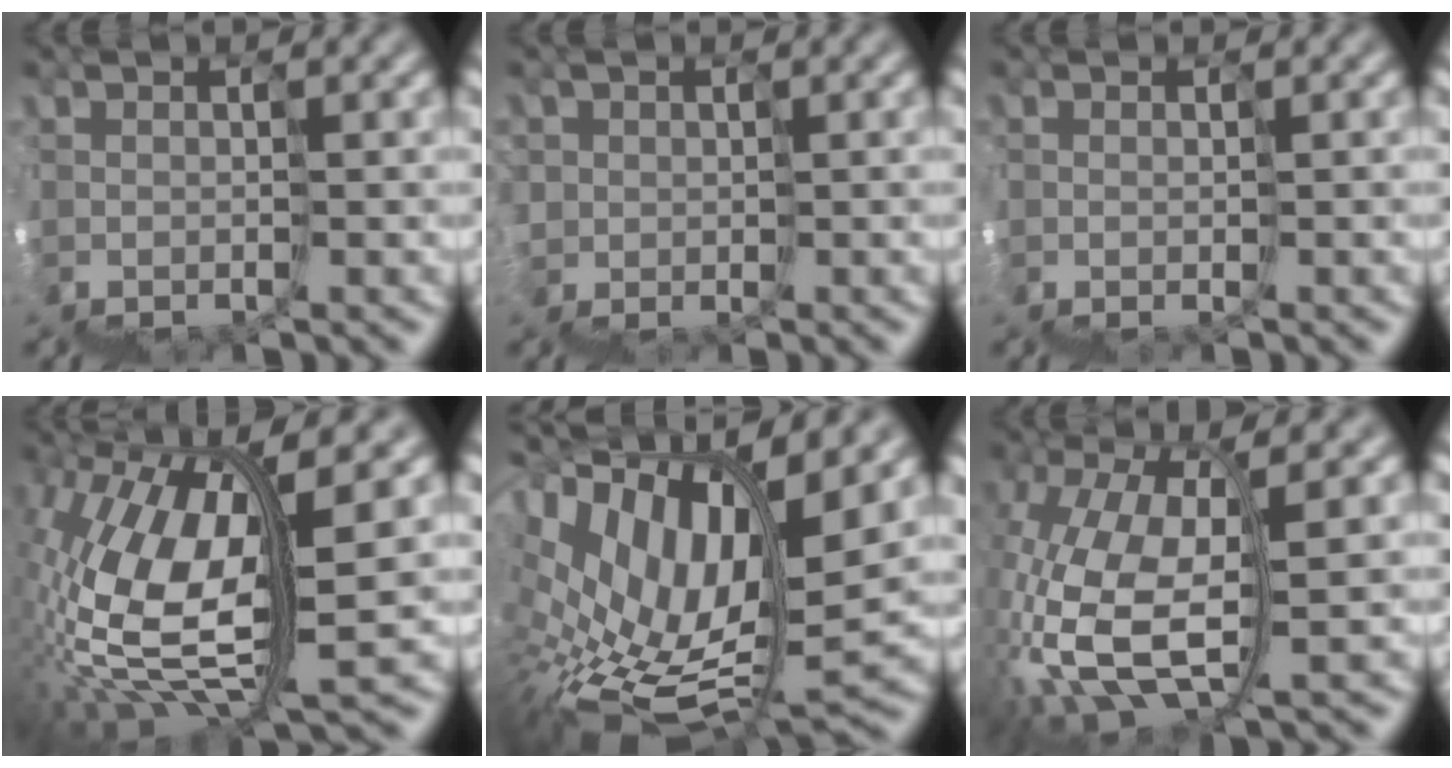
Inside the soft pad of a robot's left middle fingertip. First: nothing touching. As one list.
[{"total": 1.9, "force": [0.8, 1.5, -0.9], "torque": [0.024, 0.006, 0.009]}, {"total": 1.2, "force": [-0.2, 0.5, 1.1], "torque": [-0.014, -0.003, -0.001]}, {"total": 8.5, "force": [2.0, 3.5, 7.4], "torque": [-0.182, 0.009, 0.038]}, {"total": 10.6, "force": [4.7, 4.9, 8.1], "torque": [-0.178, 0.019, 0.097]}, {"total": 7.3, "force": [-0.4, 3.4, 6.5], "torque": [-0.171, 0.006, -0.002]}]